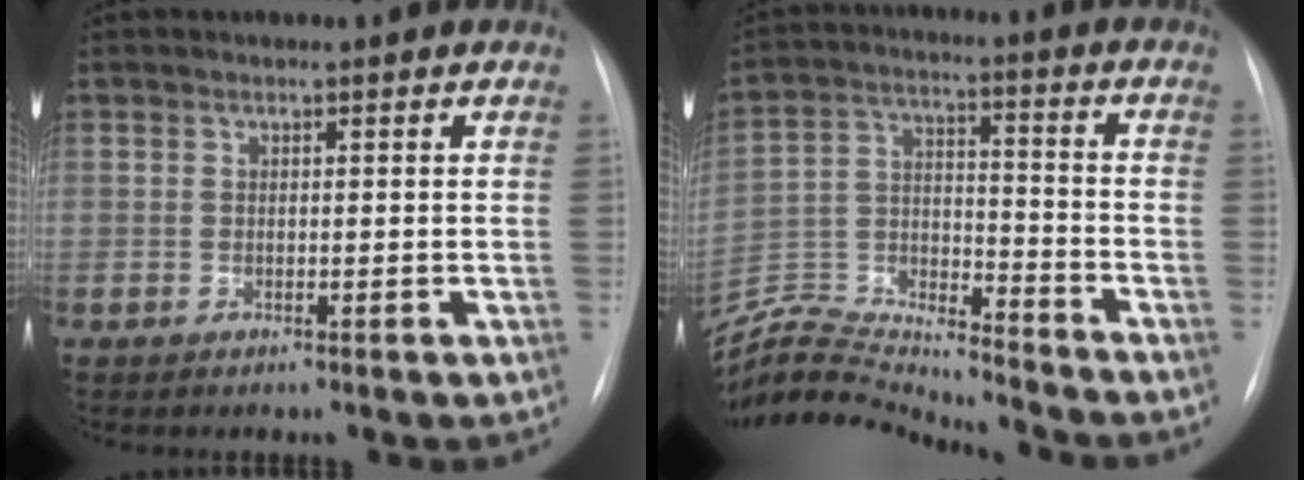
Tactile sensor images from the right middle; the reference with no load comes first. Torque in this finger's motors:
{"motor_torque": [-0.30, -0.32, -0.03, 0.00]}